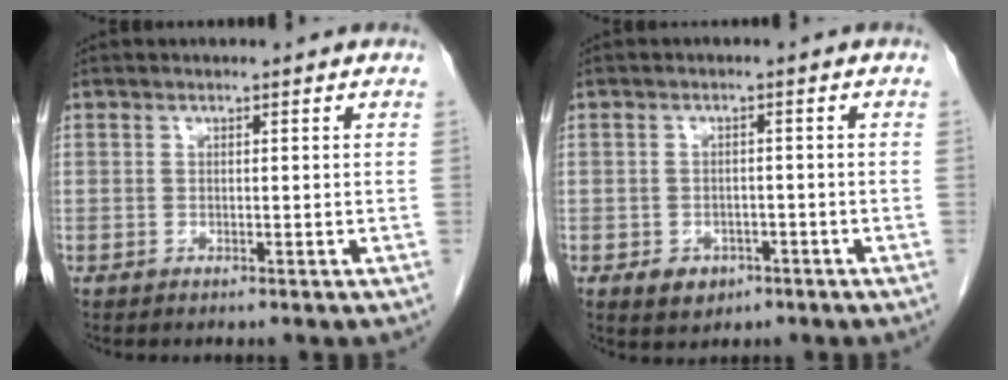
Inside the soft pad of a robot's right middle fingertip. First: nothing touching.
{"total": 3.4, "force": [-1.7, 2.6, 1.4], "torque": [-0.020, 0.003, -0.015]}